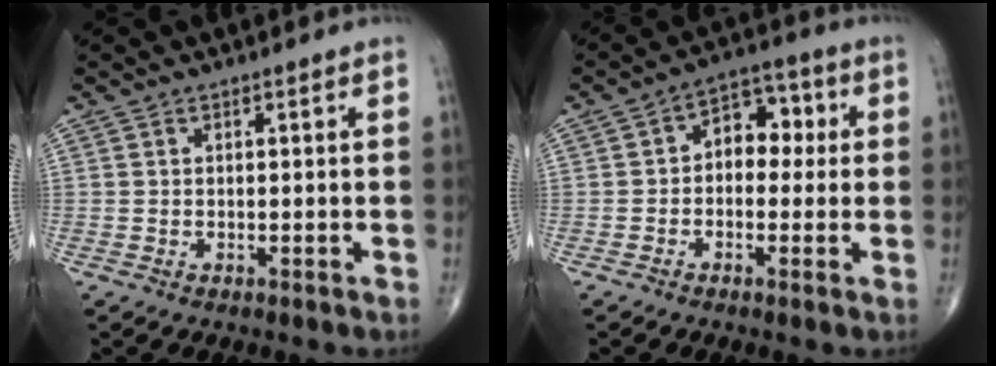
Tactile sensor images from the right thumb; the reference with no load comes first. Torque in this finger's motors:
{"motor_torque": [-0.21, 0.02, 0.55, 0.05, 0.11]}